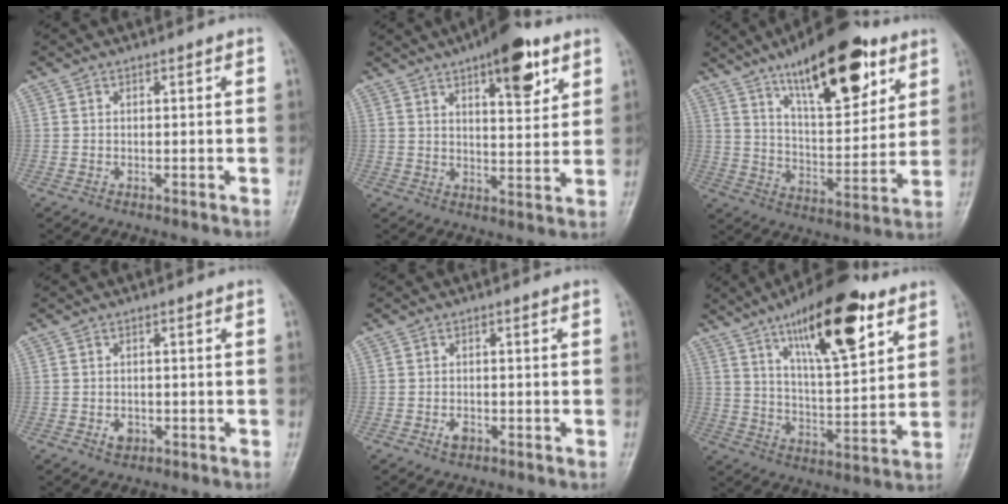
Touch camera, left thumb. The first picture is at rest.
{"total": 11.7, "force": [6.6, 4.2, 8.7], "torque": [-0.098, -0.030, 0.093]}
{"total": 20.8, "force": [12.1, 7.7, 15.0], "torque": [-0.191, -0.052, 0.199]}
{"total": 1.9, "force": [-0.8, 1.5, 0.9], "torque": [-0.009, 0.002, -0.008]}
{"total": 1.6, "force": [-0.9, 1.0, 0.9], "torque": [-0.016, 0.001, -0.015]}
{"total": 19.2, "force": [10.6, 6.2, 14.8], "torque": [-0.203, -0.045, 0.173]}